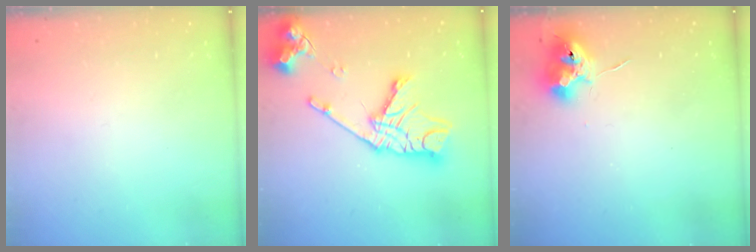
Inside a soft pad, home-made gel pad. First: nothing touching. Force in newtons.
{"total": 19.3, "press": 19.3, "slide": 1.7}
{"total": 10.0, "press": 10.0, "slide": 0.3}